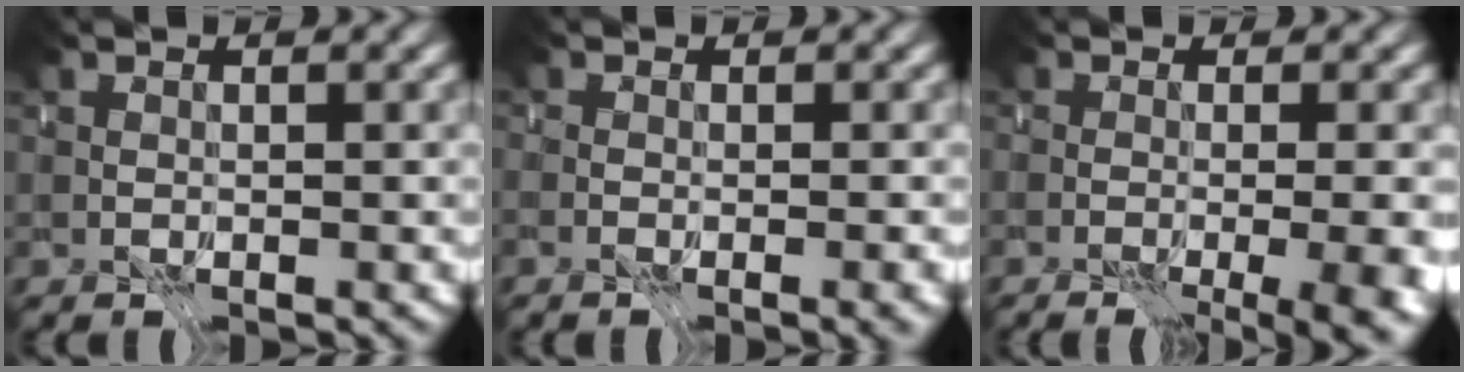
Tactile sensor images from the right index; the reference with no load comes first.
{"total": 2.3, "force": [-1.6, 0.4, 1.5], "torque": [0.024, -0.009, -0.025]}
{"total": 9.8, "force": [-3.3, 4.2, 8.2], "torque": [-0.077, -0.009, -0.017]}